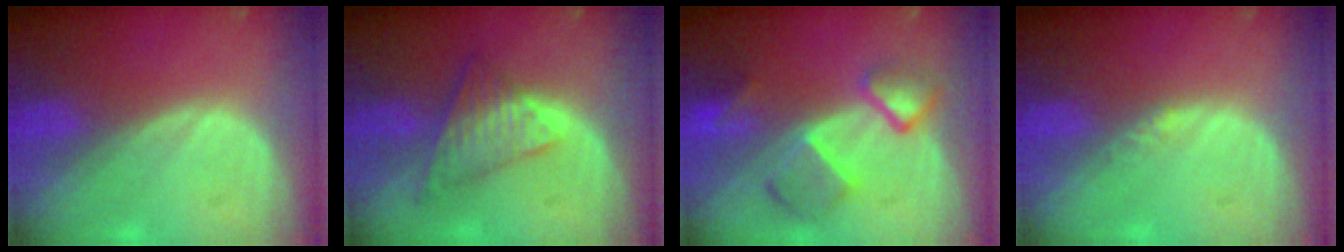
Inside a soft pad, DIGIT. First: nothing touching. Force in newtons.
{"total": 7.5, "press": 6.2, "slide": 4.3}
{"total": 7.6, "press": 6.7, "slide": 3.7}
{"total": 1.0, "press": 0.8, "slide": 0.6}